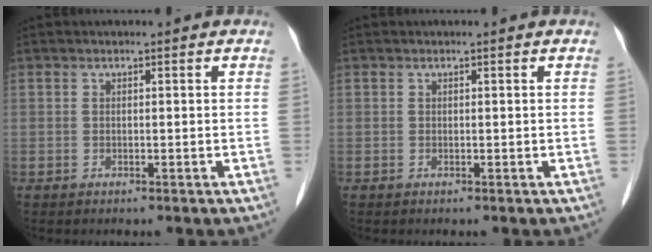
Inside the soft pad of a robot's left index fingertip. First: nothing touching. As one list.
[{"total": 0.0}]